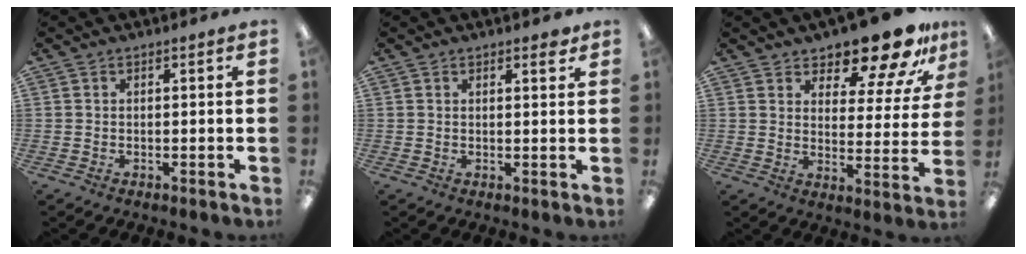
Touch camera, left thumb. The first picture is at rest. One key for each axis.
{"total": 1.9, "fx": 1.5, "fy": 0.6, "fz": 0.9, "tx": -0.004, "ty": -0.006, "tz": 0.024}
{"total": 14.7, "fx": 12.4, "fy": 4.8, "fz": 6.1, "tx": -0.089, "ty": -0.098, "tz": 0.212}